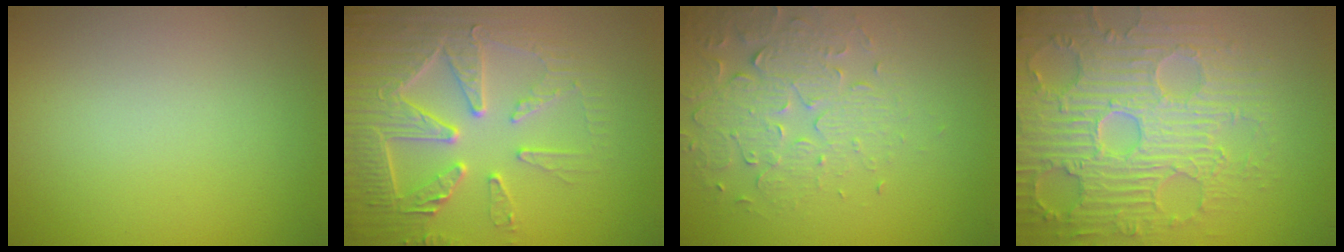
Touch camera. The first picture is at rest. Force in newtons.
{"total": 6.7, "press": 5.6, "slide": 3.7}
{"total": 3.8, "press": 3.5, "slide": 1.5}
{"total": 8.4, "press": 6.4, "slide": 5.5}